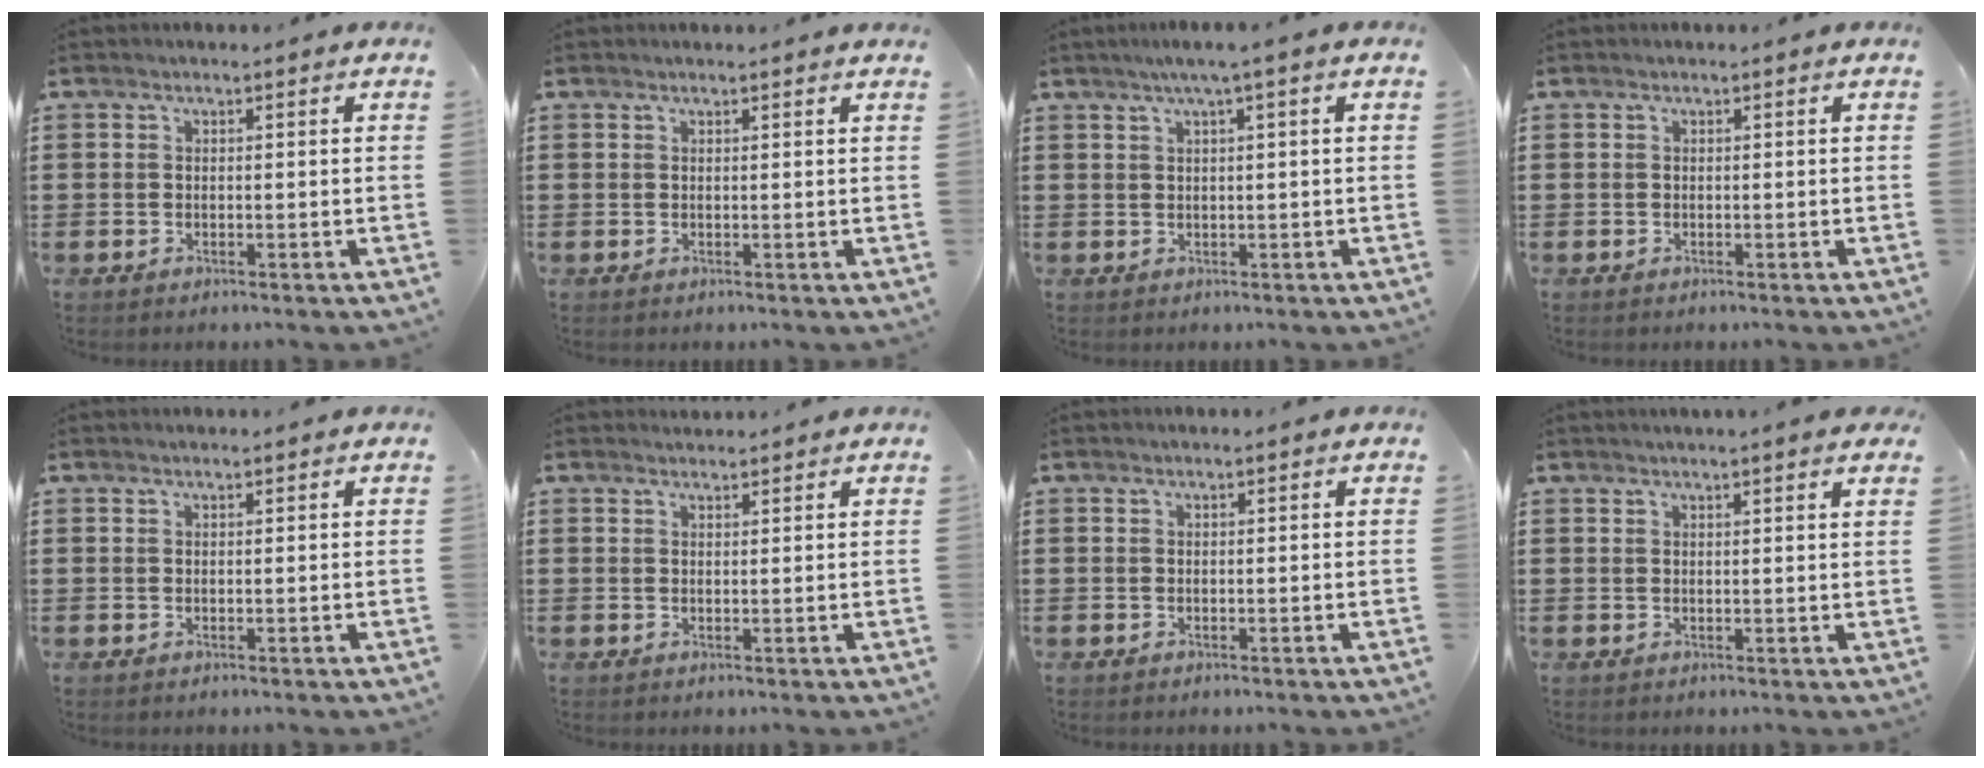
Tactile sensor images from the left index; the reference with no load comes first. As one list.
[{"total": 0.6, "force": [0.5, -0.1, 0.3], "torque": [-0.007, -0.003, 0.011]}, {"total": 2.0, "force": [0.5, -0.2, 1.9], "torque": [-0.036, -0.003, 0.008]}, {"total": 0.0}, {"total": 0.5, "force": [0.3, -0.1, 0.4], "torque": [-0.007, -0.002, 0.006]}, {"total": 1.3, "force": [1.3, 0.1, 0.1], "torque": [-0.006, 0.000, 0.026]}, {"total": 0.0}, {"total": 1.8, "force": [1.6, -0.2, 0.8], "torque": [-0.019, 0.000, 0.030]}]